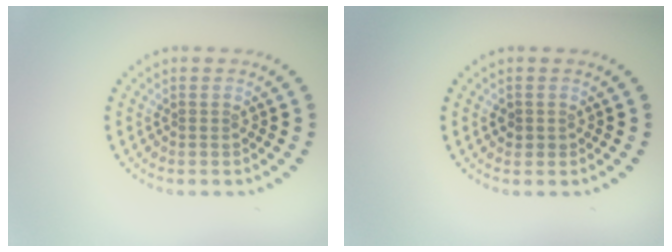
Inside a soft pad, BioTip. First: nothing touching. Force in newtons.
{"total": 1.1, "press": 1.0, "slide": 0.5}